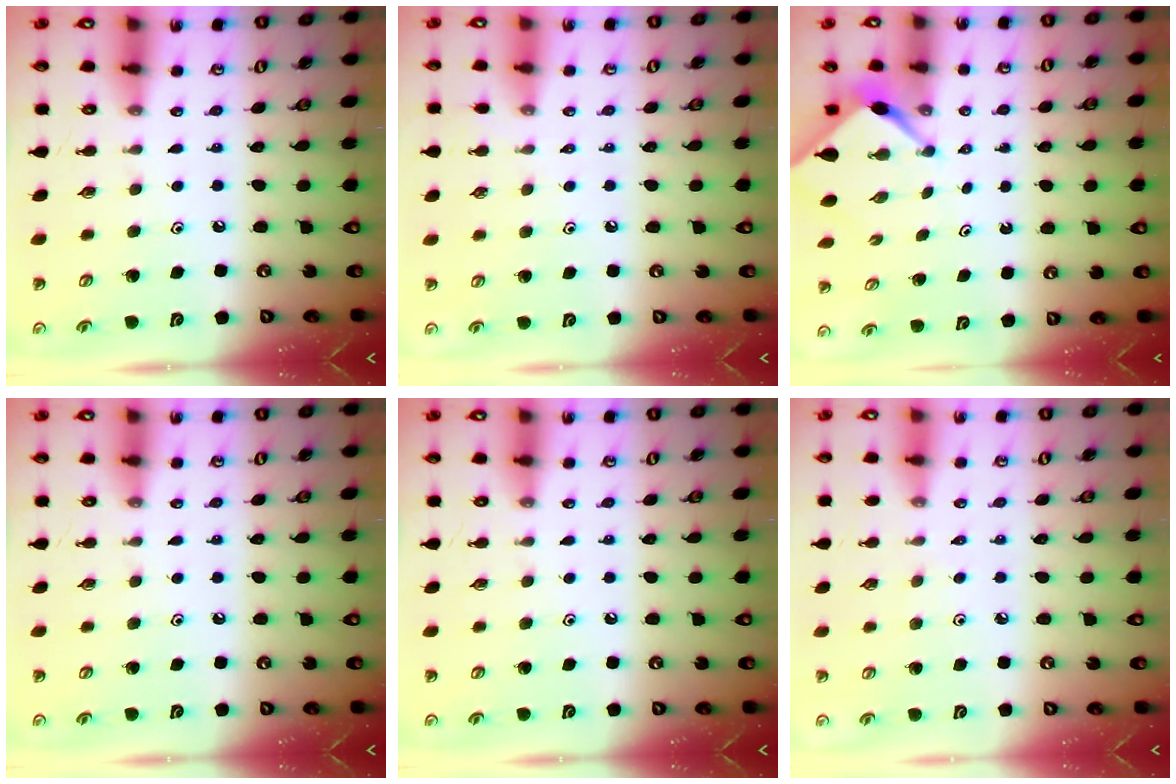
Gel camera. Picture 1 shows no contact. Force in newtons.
{"total": 1.9, "press": 1.8, "slide": 0.4}
{"total": 2.2, "press": 2.2, "slide": 0.3}
{"total": 0.0}
{"total": 0.0}
{"total": 1.1, "press": 1.0, "slide": 0.4}